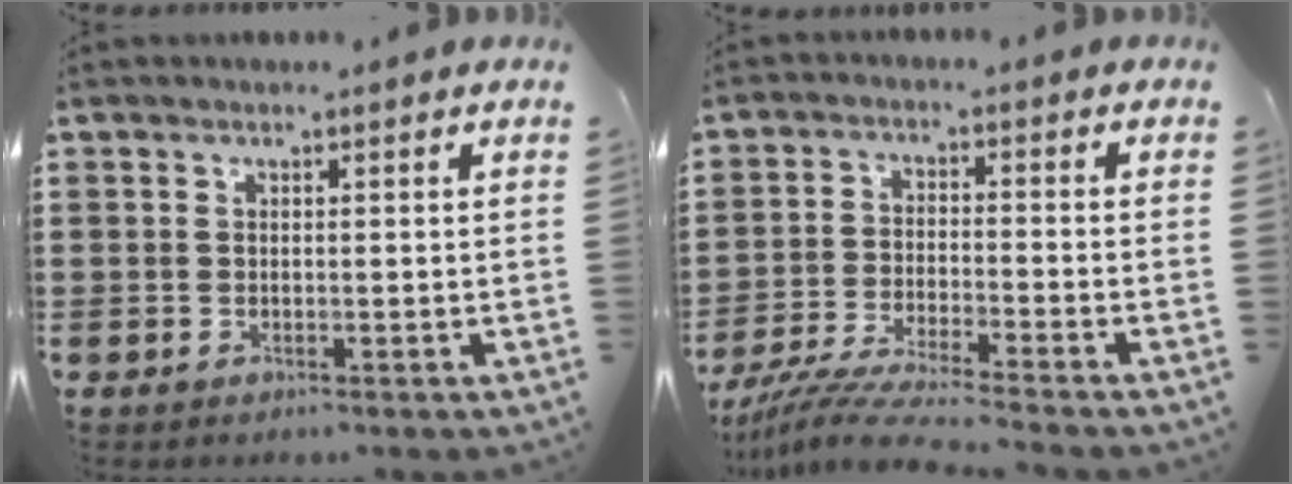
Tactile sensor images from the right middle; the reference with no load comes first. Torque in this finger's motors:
{"motor_torque": [1.45, -0.69, 0.32, 0.04]}